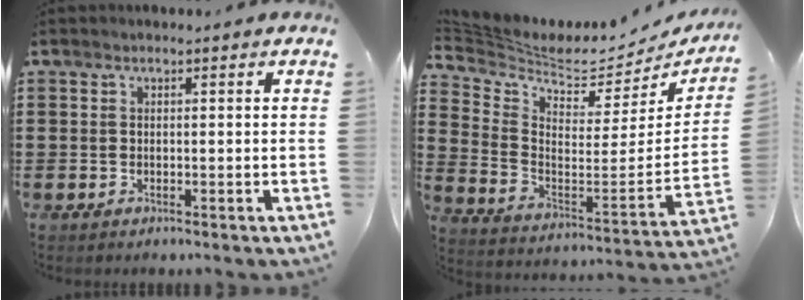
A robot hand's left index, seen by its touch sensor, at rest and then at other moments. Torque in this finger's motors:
{"motor_torque": [1.08, -1.06, 0.00, -0.02]}